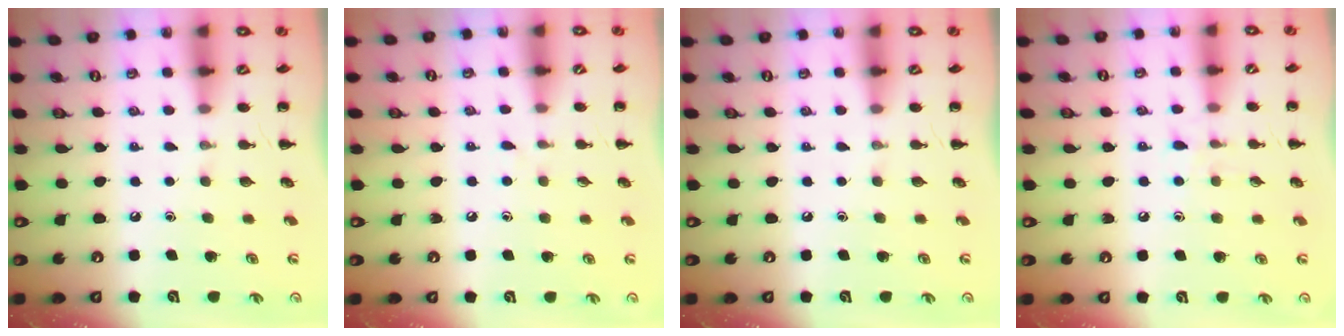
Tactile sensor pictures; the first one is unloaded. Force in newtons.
{"total": 3.7, "press": 3.4, "slide": 1.6}
{"total": 0.0}
{"total": 6.5, "press": 6.1, "slide": 2.1}